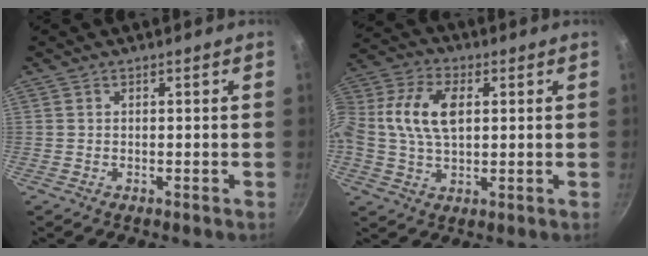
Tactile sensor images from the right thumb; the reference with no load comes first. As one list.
[{"total": 12.0, "force": [1.7, 7.4, 9.3], "torque": [-0.175, 0.018, 0.017]}]